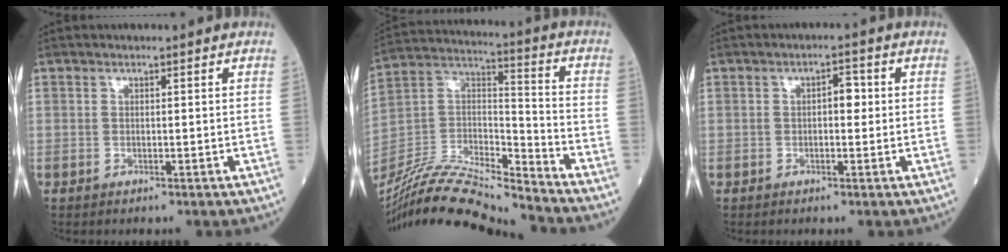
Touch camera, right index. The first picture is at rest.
{"total": 20.8, "force": [-19.6, 0.6, 7.1], "torque": [-0.153, 0.012, -0.352]}
{"total": 2.6, "force": [0.2, 1.2, 2.3], "torque": [-0.034, 0.014, 0.001]}